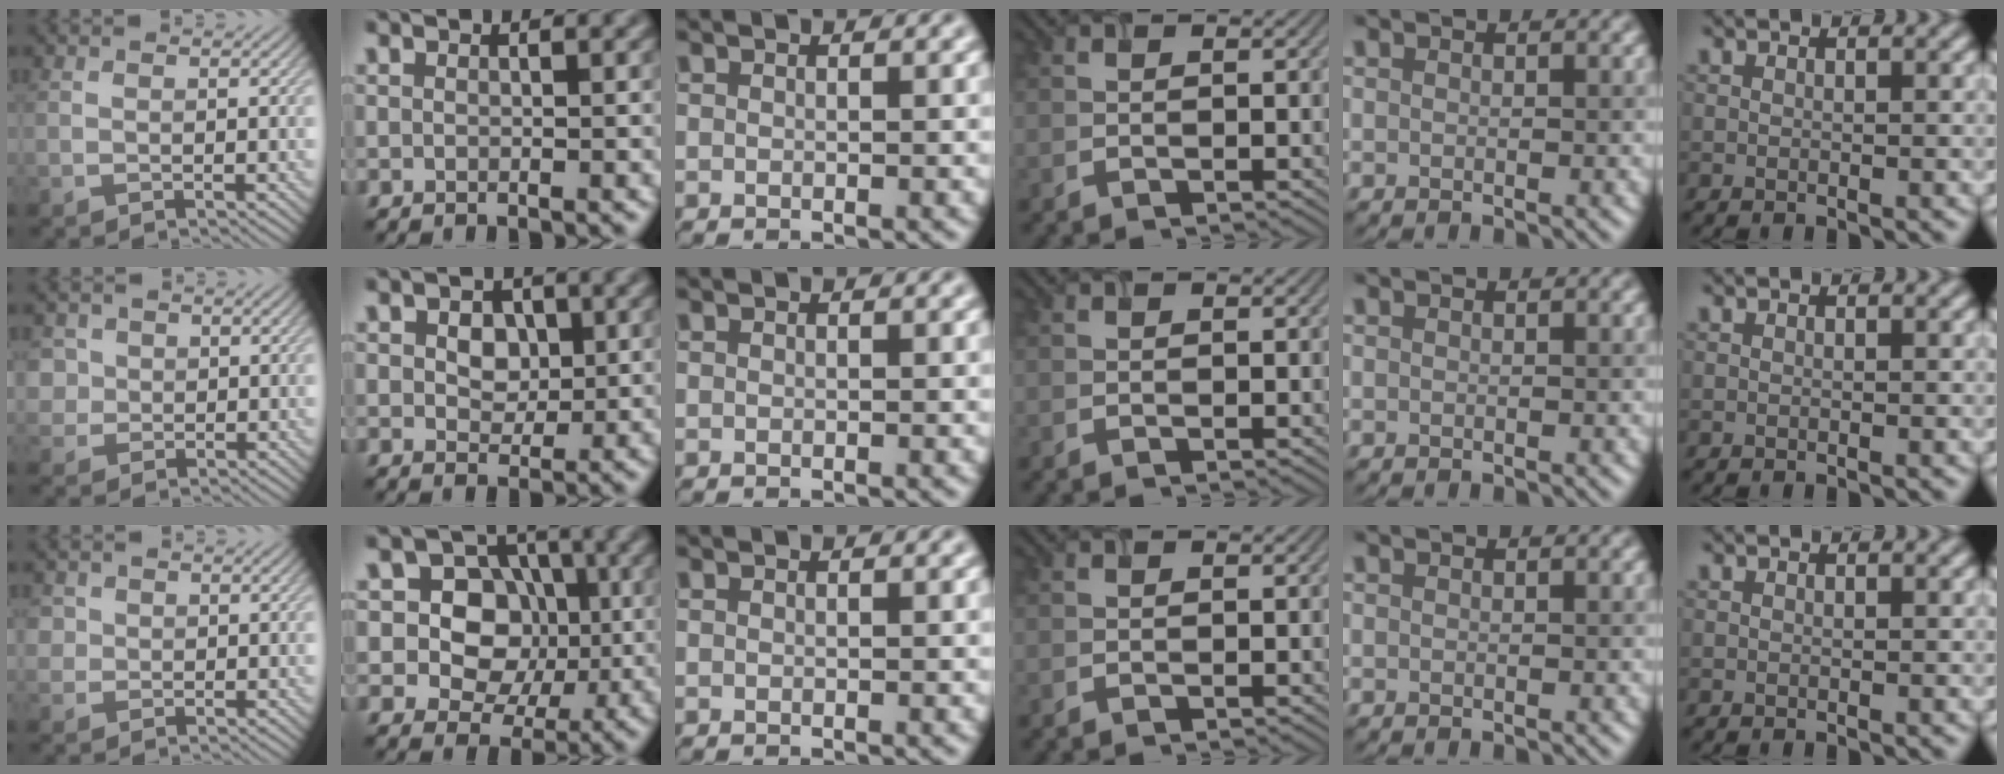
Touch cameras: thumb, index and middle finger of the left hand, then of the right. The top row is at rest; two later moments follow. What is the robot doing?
{"motion": "close", "object": "airpods case & airpods"}